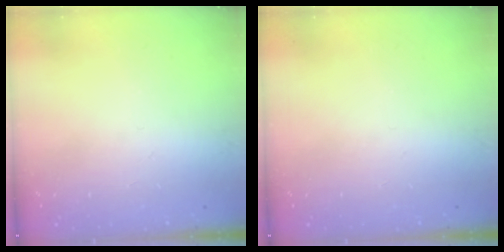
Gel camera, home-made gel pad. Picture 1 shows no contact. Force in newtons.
{"total": 0.0}